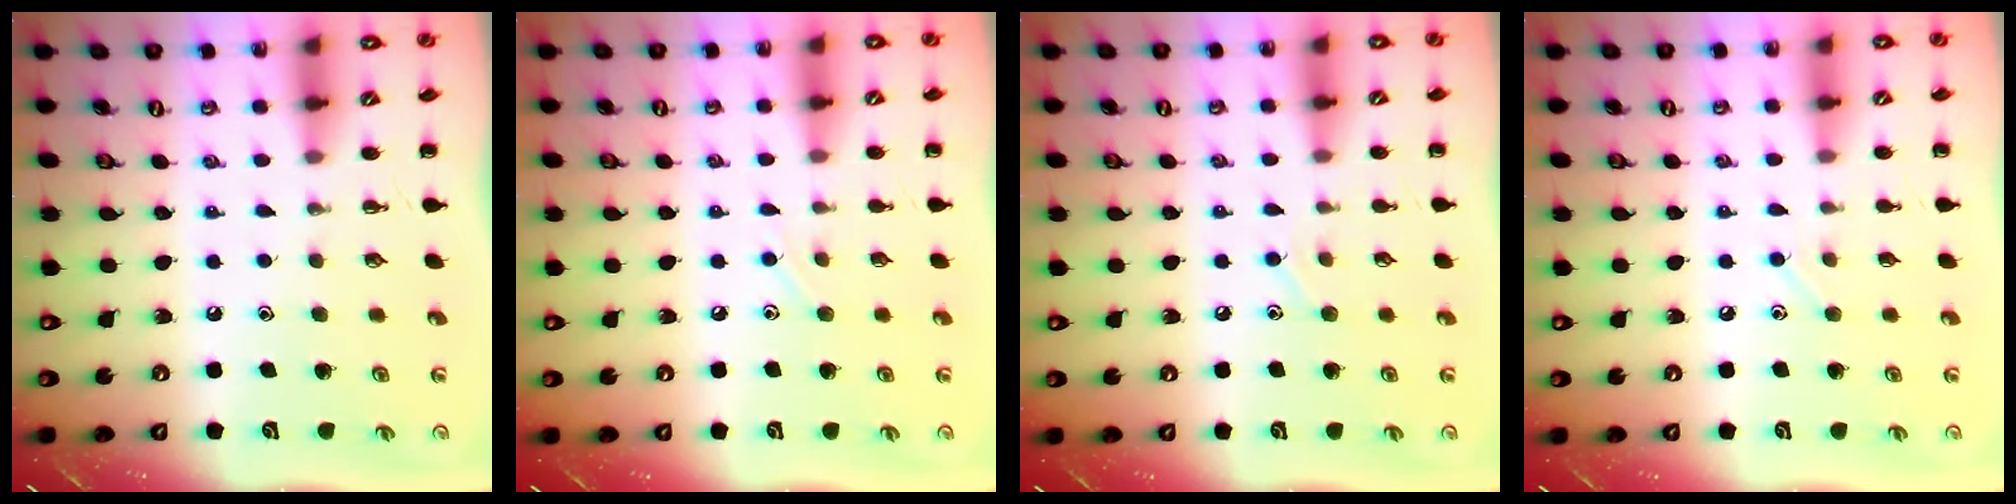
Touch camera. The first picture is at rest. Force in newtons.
{"total": 4.6, "press": 4.3, "slide": 1.5}
{"total": 7.0, "press": 6.7, "slide": 2.0}
{"total": 4.3, "press": 4.1, "slide": 1.4}